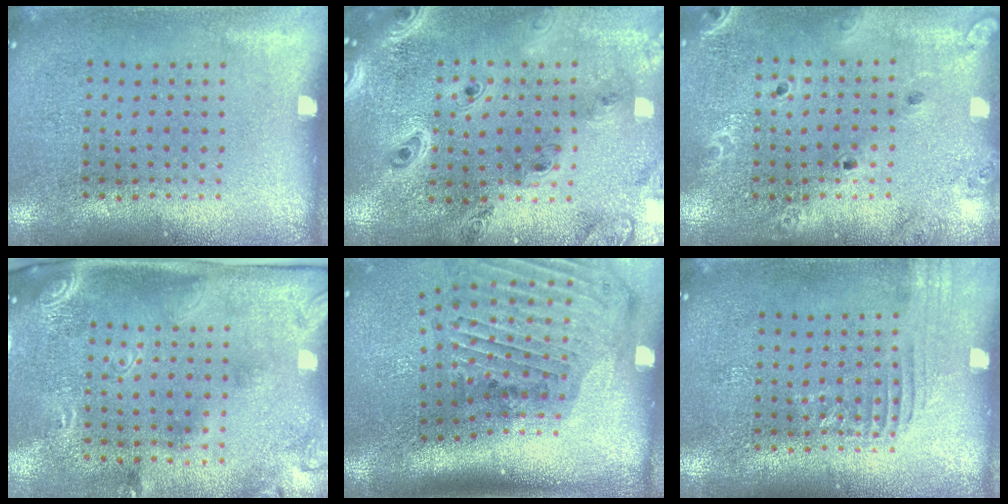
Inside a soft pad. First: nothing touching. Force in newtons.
{"total": 2.5, "press": 2.2, "slide": 1.2}
{"total": 1.7, "press": 1.7, "slide": 0.4}
{"total": 2.6, "press": 1.7, "slide": 2.0}
{"total": 2.9, "press": 2.1, "slide": 2.0}
{"total": 1.3, "press": 1.3, "slide": 0.2}